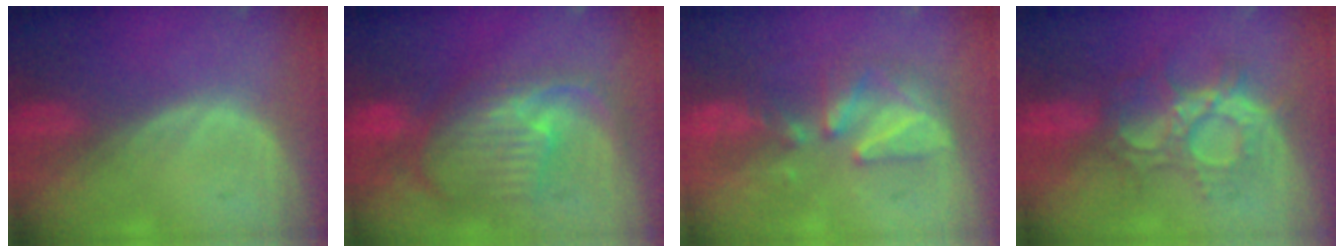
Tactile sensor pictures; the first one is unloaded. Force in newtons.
{"total": 10.7, "press": 9.5, "slide": 5.0}
{"total": 7.7, "press": 7.3, "slide": 2.5}
{"total": 8.8, "press": 8.5, "slide": 2.3}